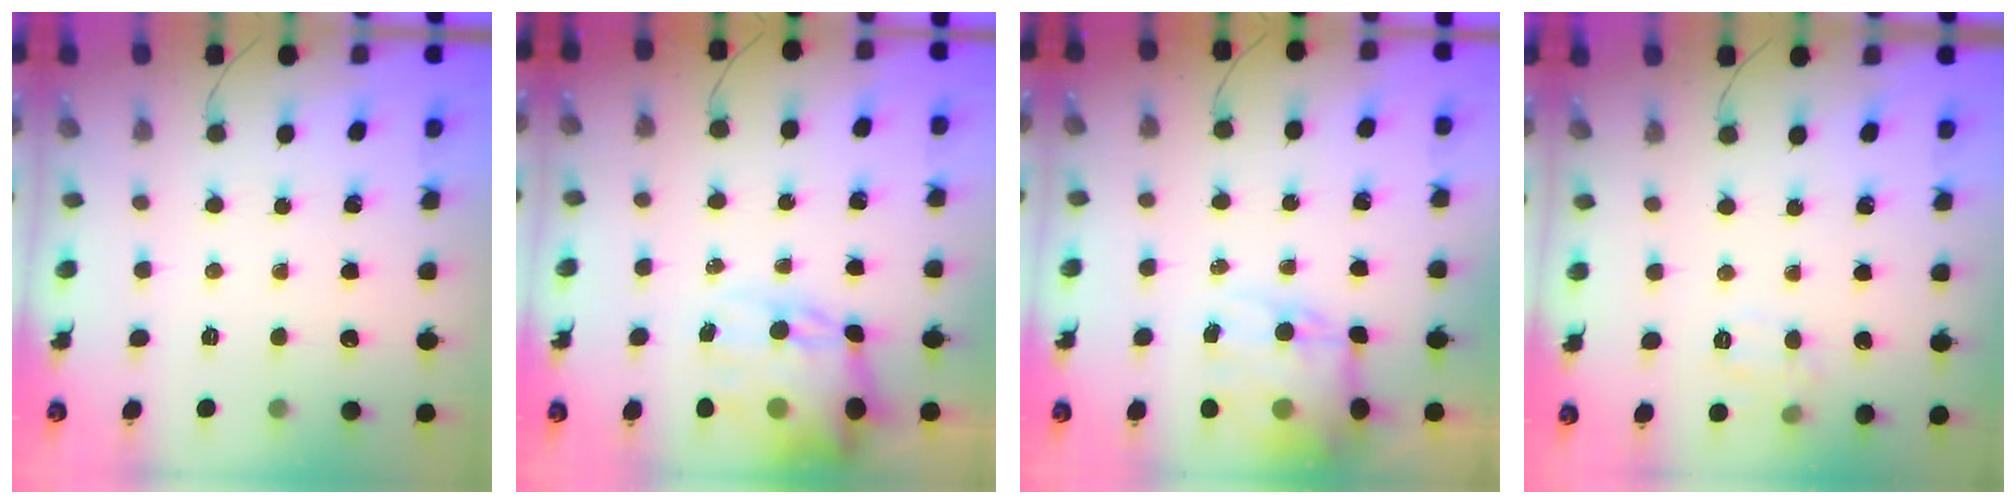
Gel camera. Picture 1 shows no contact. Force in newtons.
{"total": 14.6, "press": 14.1, "slide": 3.6}
{"total": 12.5, "press": 12.0, "slide": 3.2}
{"total": 7.7, "press": 7.6, "slide": 1.1}